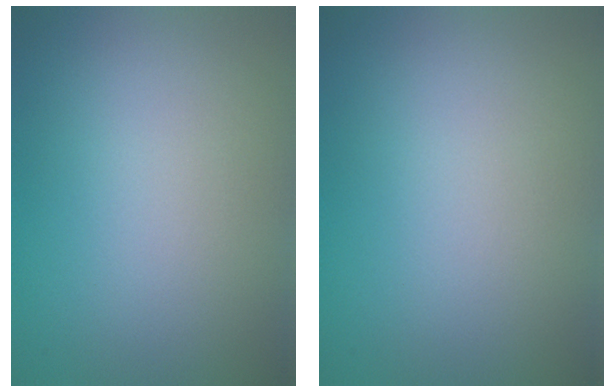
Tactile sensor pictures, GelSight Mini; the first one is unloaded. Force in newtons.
{"total": 0.0}